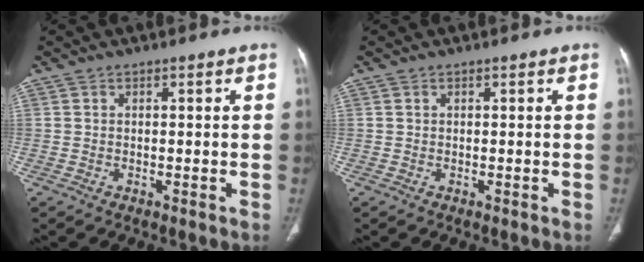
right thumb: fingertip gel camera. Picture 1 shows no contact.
{"total": 0.0}